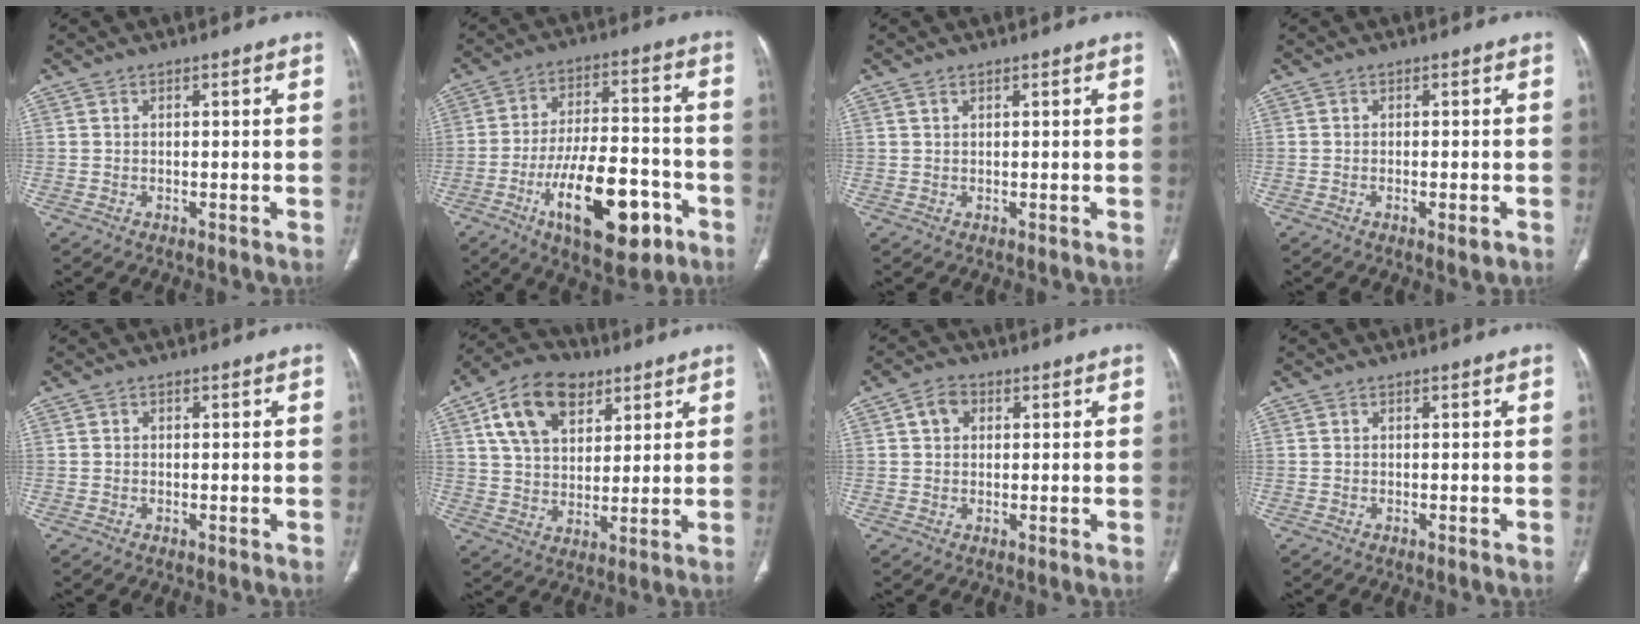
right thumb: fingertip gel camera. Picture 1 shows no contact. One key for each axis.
{"total": 18.4, "fx": -8.1, "fy": 7.7, "fz": 14.7, "tx": -0.222, "ty": 0.038, "tz": -0.121}
{"total": 0.7, "fx": 0.5, "fy": 0.3, "fz": 0.4, "tx": -0.009, "ty": 0.001, "tz": 0.010}
{"total": 2.7, "fx": -1.2, "fy": 0.7, "fz": 2.3, "tx": -0.037, "ty": -0.001, "tz": -0.013}
{"total": 0.6, "fx": 0.1, "fy": 0.5, "fz": 0.1, "tx": 0.004, "ty": 0.002, "tz": 0.000}
{"total": 14.9, "fx": 6.9, "fy": 9.5, "fz": 9.1, "tx": -0.140, "ty": -0.010, "tz": 0.123}
{"total": 3.8, "fx": 1.1, "fy": 3.0, "fz": 2.0, "tx": -0.026, "ty": 0.008, "tz": 0.019}
{"total": 0.0}